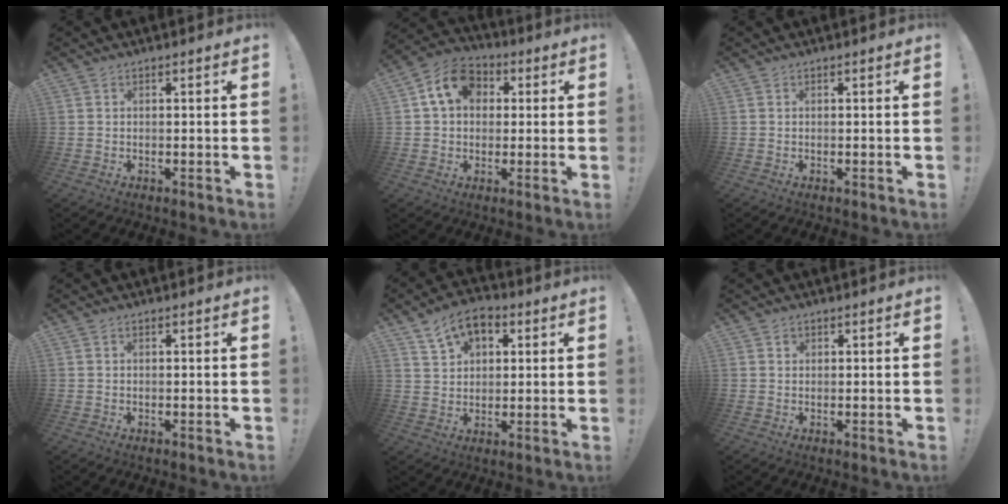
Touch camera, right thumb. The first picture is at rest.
{"total": 11.9, "force": [3.7, 9.1, 6.6], "torque": [-0.110, 0.008, 0.075]}
{"total": 0.0}
{"total": 0.0}
{"total": 9.3, "force": [4.6, 6.3, 5.1], "torque": [-0.078, -0.014, 0.088]}
{"total": 0.9, "force": [0.5, 0.8, 0.0], "torque": [0.004, -0.001, 0.009]}